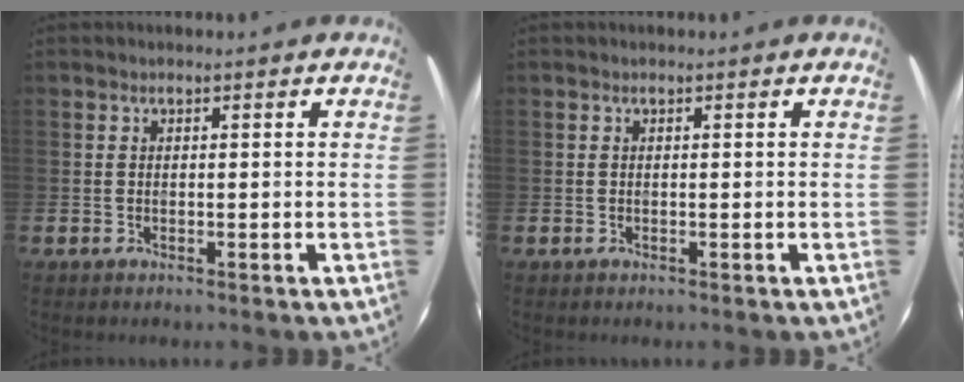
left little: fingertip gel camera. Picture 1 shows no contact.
{"total": 0.0}